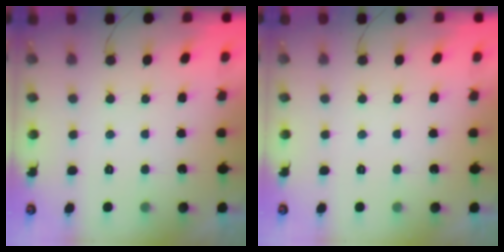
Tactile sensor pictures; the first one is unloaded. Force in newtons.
{"total": 0.0}